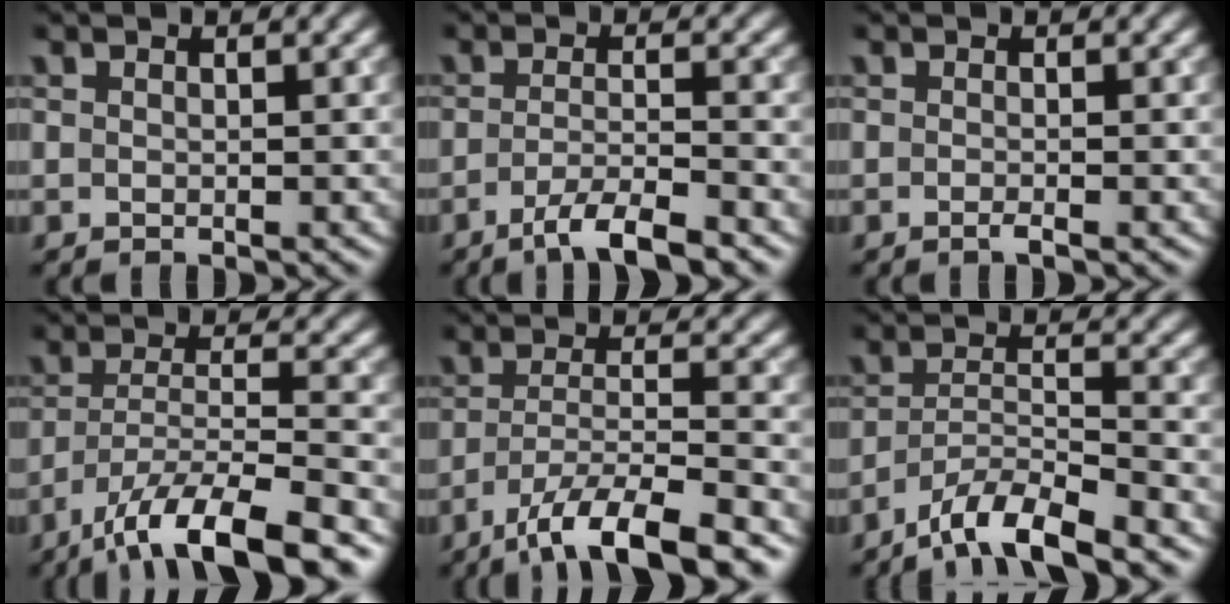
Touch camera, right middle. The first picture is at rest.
{"total": 4.1, "force": [-2.6, 0.7, 3.0], "torque": [-0.050, 0.001, -0.055]}
{"total": 0.8, "force": [-0.4, 0.1, 0.7], "torque": [-0.011, -0.003, -0.010]}
{"total": 9.9, "force": [-6.9, 2.5, 6.6], "torque": [-0.107, -0.003, -0.123]}
{"total": 8.1, "force": [-5.6, 1.8, 5.6], "torque": [-0.084, -0.001, -0.097]}
{"total": 6.3, "force": [-4.9, 1.1, 3.8], "torque": [-0.055, 0.000, -0.093]}